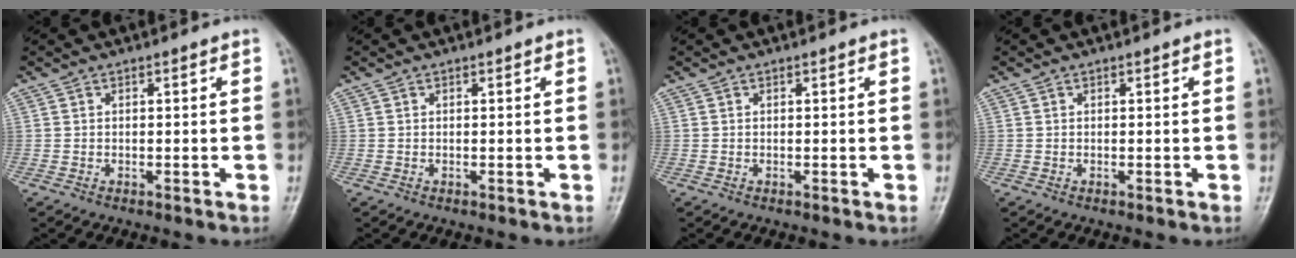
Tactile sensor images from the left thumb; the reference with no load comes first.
{"total": 0.0}
{"total": 0.0}
{"total": 0.0}